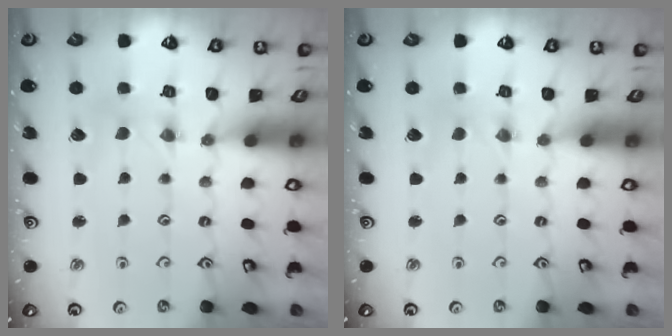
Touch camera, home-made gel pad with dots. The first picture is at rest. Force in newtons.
{"total": 0.0}